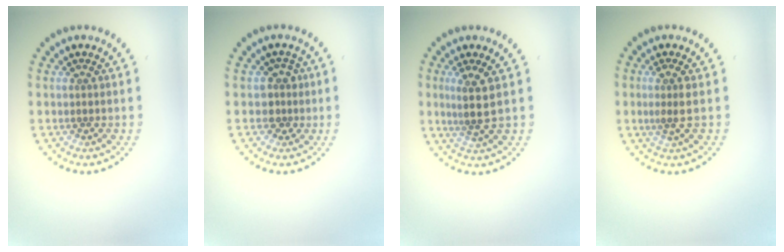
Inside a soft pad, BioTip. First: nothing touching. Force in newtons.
{"total": 1.8, "press": 1.4, "slide": 1.2}
{"total": 2.7, "press": 2.1, "slide": 1.7}
{"total": 1.6, "press": 1.3, "slide": 1.0}